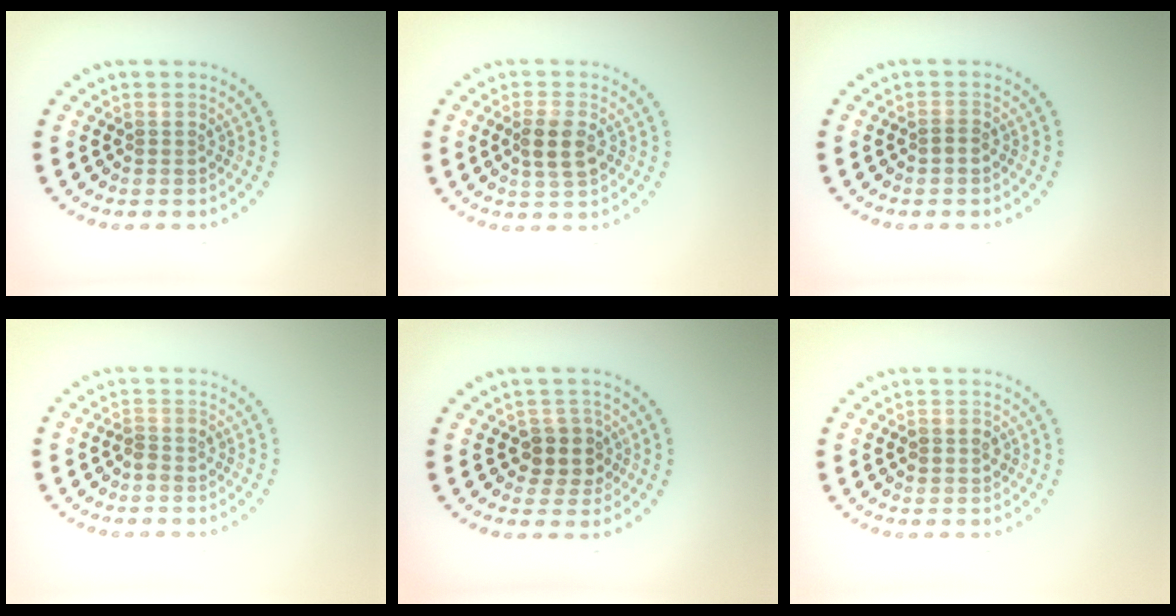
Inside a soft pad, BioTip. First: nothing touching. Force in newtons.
{"total": 2.9, "press": 2.8, "slide": 0.8}
{"total": 0.7, "press": 0.6, "slide": 0.3}
{"total": 1.0, "press": 0.8, "slide": 0.6}
{"total": 2.8, "press": 2.5, "slide": 1.3}
{"total": 1.3, "press": 1.3, "slide": 0.1}